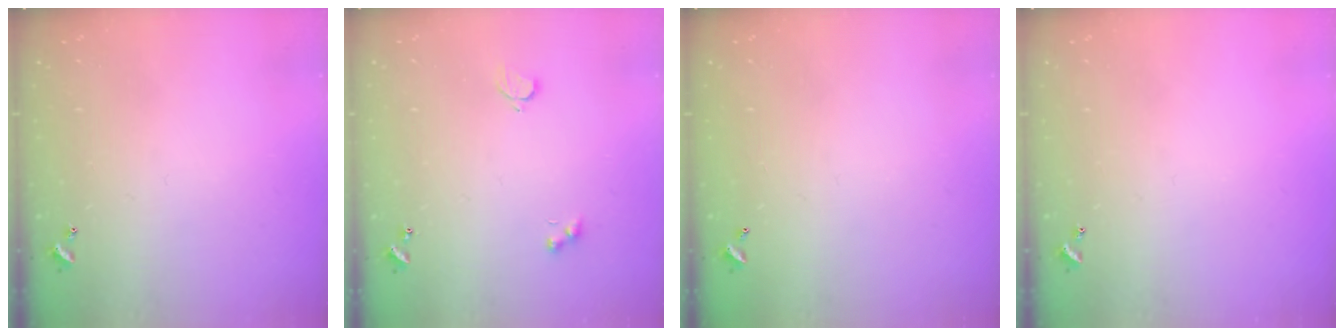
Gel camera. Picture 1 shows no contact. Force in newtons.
{"total": 0.9, "press": 0.8, "slide": 0.4}
{"total": 2.9, "press": 2.9, "slide": 0.1}
{"total": 0.0}